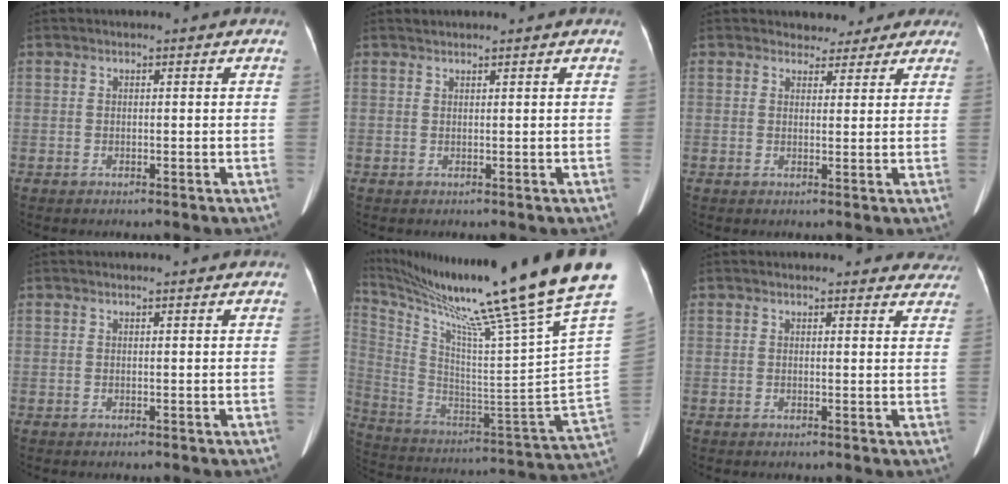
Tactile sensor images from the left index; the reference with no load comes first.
{"total": 0.6, "force": [0.6, -0.1, 0.2], "torque": [-0.014, 0.010, 0.017]}
{"total": 4.8, "force": [4.0, 2.6, 0.1], "torque": [0.008, 0.009, 0.039]}
{"total": 1.4, "force": [1.3, 0.0, 0.5], "torque": [-0.014, 0.009, 0.014]}
{"total": 34.8, "force": [27.0, -2.2, 21.8], "torque": [-0.358, -0.114, 0.401]}
{"total": 10.4, "force": [9.8, 2.7, 2.0], "torque": [0.013, -0.006, 0.078]}